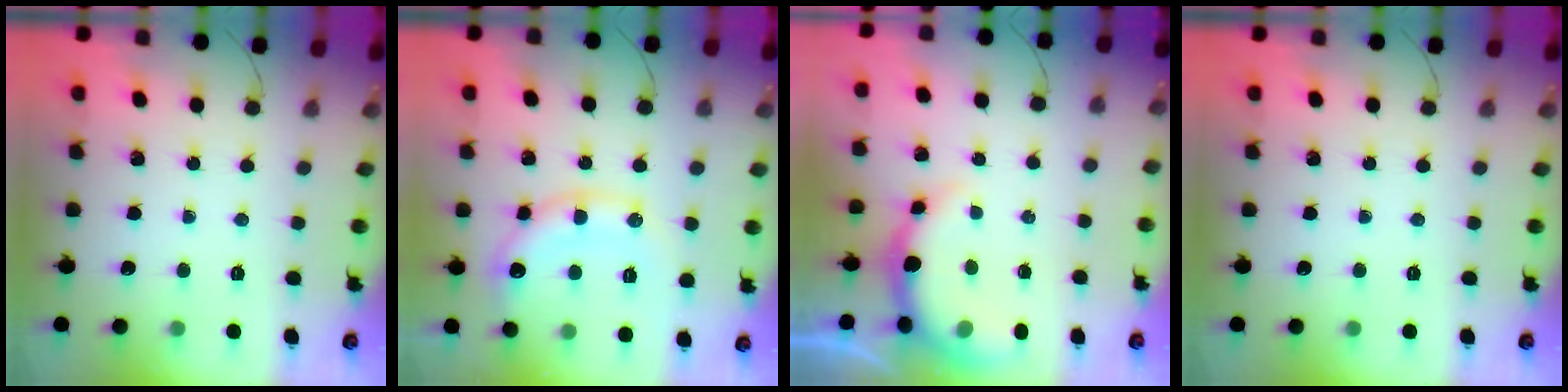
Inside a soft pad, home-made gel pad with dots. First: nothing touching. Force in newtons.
{"total": 14.2, "press": 14.1, "slide": 1.9}
{"total": 7.2, "press": 7.1, "slide": 1.3}
{"total": 0.0}